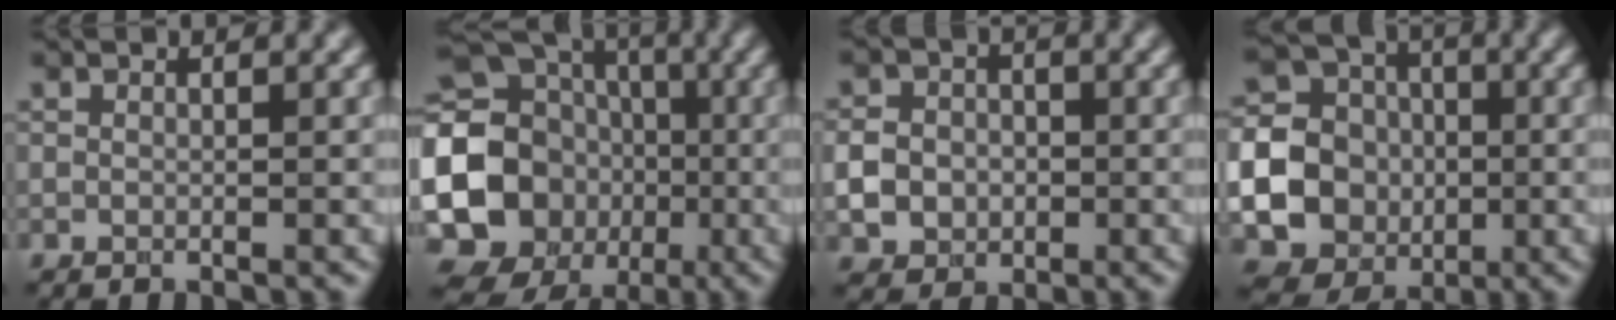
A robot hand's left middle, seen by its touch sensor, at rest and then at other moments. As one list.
[{"total": 17.2, "force": [-1.9, 15.5, 7.1], "torque": [-0.152, -0.004, -0.069]}, {"total": 4.0, "force": [-0.7, 3.5, 1.8], "torque": [-0.034, -0.005, -0.020]}, {"total": 22.0, "force": [-3.6, 20.7, 6.3], "torque": [-0.186, -0.034, -0.098]}]